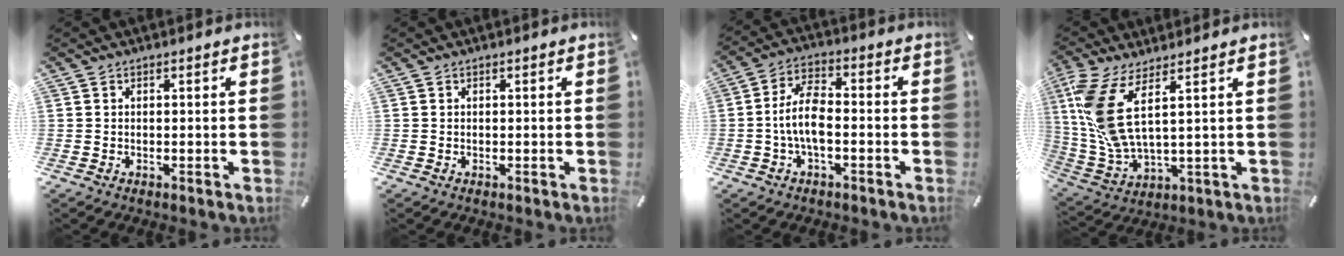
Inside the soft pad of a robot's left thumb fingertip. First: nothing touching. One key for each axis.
{"total": 0.0}
{"total": 8.7, "fx": -1.9, "fy": 4.0, "fz": 7.5, "tx": -0.151, "ty": 0.010, "tz": -0.036}
{"total": 11.5, "fx": 4.3, "fy": 3.2, "fz": 10.1, "tx": -0.240, "ty": -0.037, "tz": 0.074}